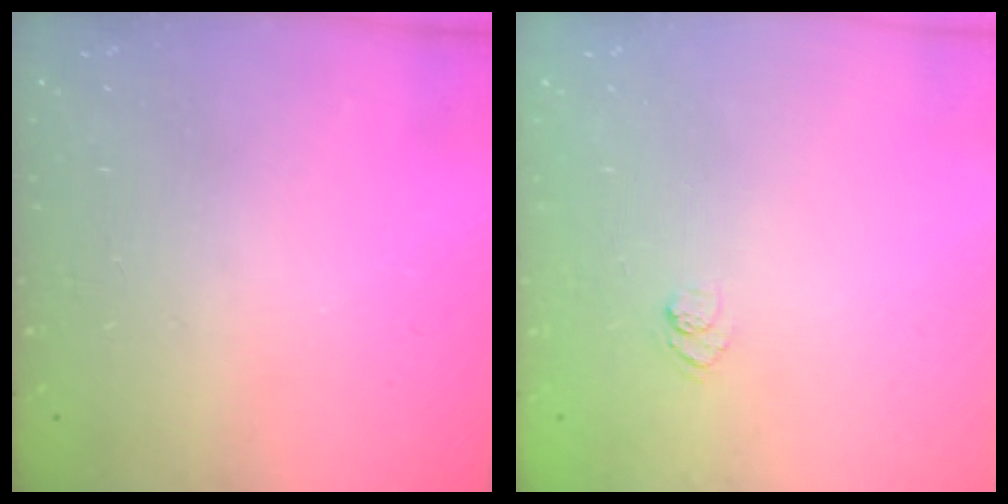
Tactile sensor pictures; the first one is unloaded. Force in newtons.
{"total": 3.2, "press": 3.0, "slide": 1.0}